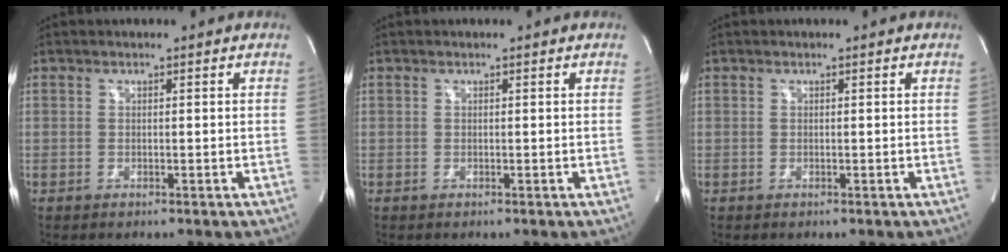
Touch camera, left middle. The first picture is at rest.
{"total": 0.0}
{"total": 0.0}